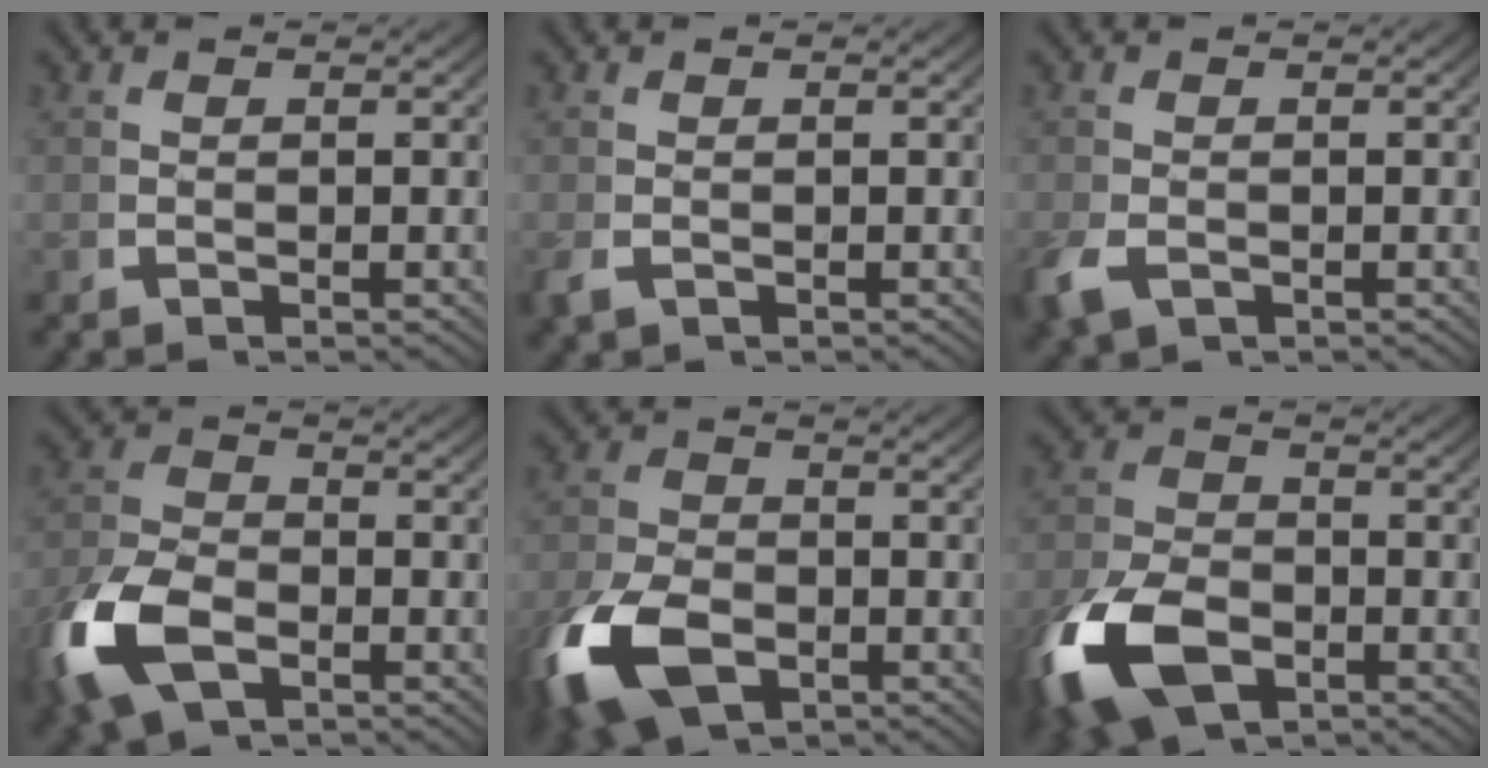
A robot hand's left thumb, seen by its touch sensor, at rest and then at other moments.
{"total": 1.2, "force": [-0.5, 0.9, 0.6], "torque": [-0.019, -0.006, -0.004]}
{"total": 2.6, "force": [-1.2, 1.8, 1.4], "torque": [-0.038, -0.010, -0.016]}
{"total": 7.4, "force": [-2.9, 4.7, 4.9], "torque": [-0.132, -0.016, -0.045]}
{"total": 7.9, "force": [-3.5, 4.9, 5.1], "torque": [-0.119, -0.030, -0.049]}
{"total": 8.8, "force": [-3.9, 5.5, 5.7], "torque": [-0.130, -0.031, -0.056]}